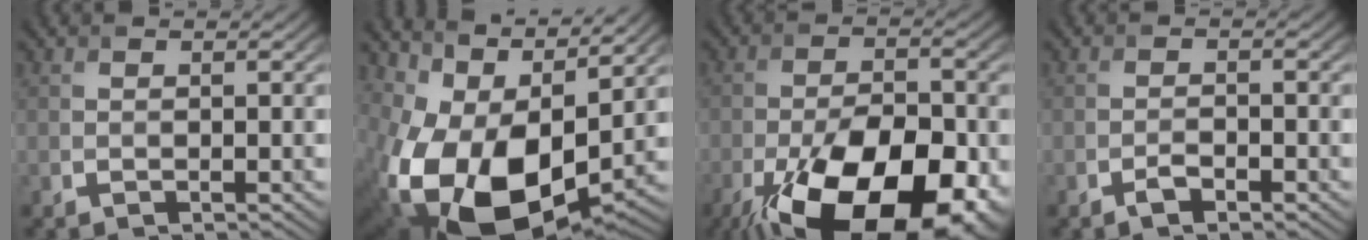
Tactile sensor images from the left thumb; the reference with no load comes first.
{"total": 18.0, "force": [0.5, 10.8, 14.4], "torque": [-0.278, -0.043, 0.037]}
{"total": 20.6, "force": [-10.9, 10.0, 14.3], "torque": [-0.224, -0.037, -0.154]}
{"total": 2.1, "force": [-1.2, 0.7, 1.5], "torque": [-0.030, -0.001, -0.025]}